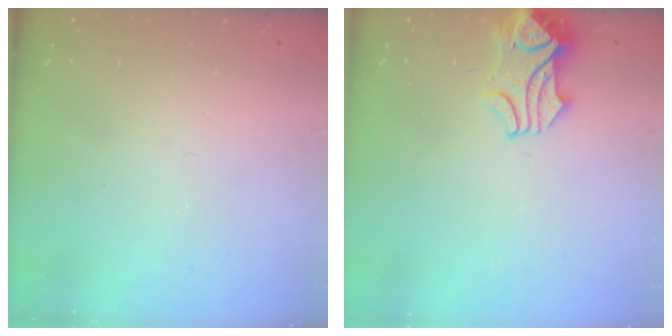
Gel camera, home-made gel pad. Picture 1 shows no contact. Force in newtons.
{"total": 2.2, "press": 2.1, "slide": 0.5}